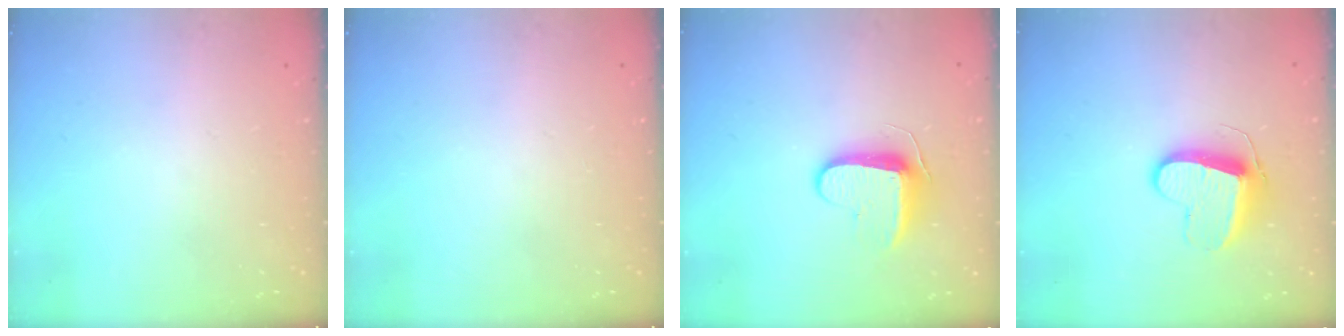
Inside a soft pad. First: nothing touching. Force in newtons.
{"total": 0.0}
{"total": 9.1, "press": 9.1, "slide": 0.8}
{"total": 10.6, "press": 10.6, "slide": 0.9}